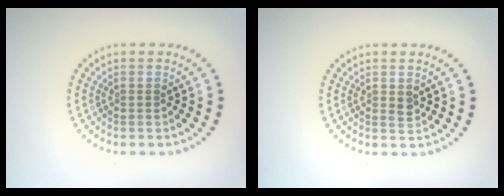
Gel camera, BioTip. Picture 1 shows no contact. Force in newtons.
{"total": 1.2, "press": 1.2, "slide": 0.1}